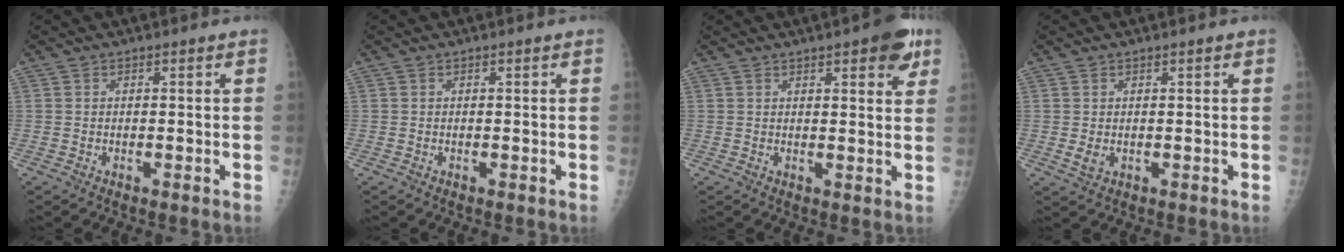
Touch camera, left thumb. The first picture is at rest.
{"total": 0.0}
{"total": 7.4, "force": [4.0, 2.3, 5.7], "torque": [-0.055, -0.013, 0.047]}
{"total": 2.0, "force": [0.3, 1.2, 1.6], "torque": [-0.025, -0.006, 0.011]}